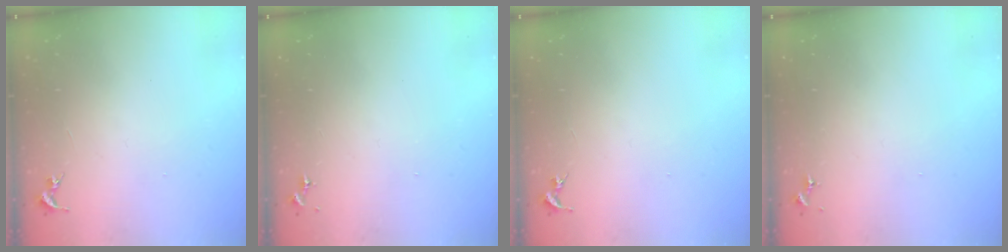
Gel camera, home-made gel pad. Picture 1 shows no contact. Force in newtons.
{"total": 0.0}
{"total": 0.0}
{"total": 0.0}